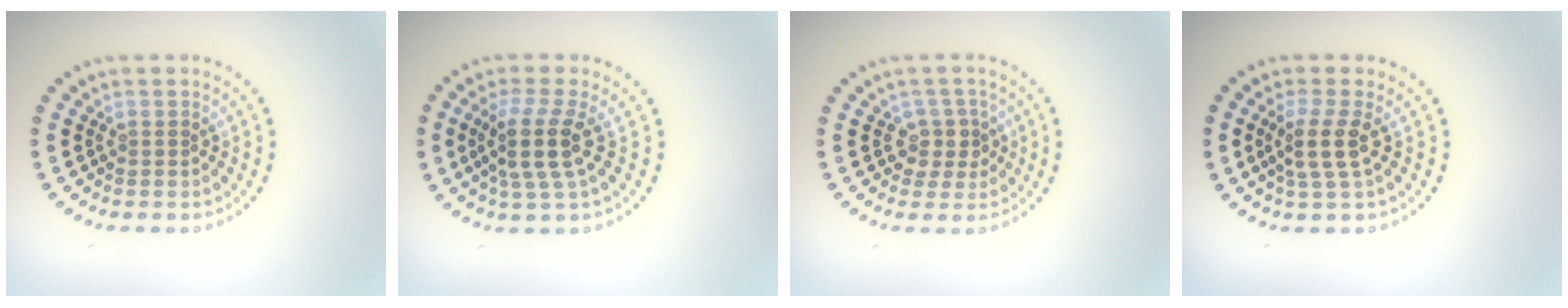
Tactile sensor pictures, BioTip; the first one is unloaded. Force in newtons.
{"total": 3.7, "press": 2.9, "slide": 2.2}
{"total": 2.2, "press": 1.9, "slide": 1.2}
{"total": 2.8, "press": 2.3, "slide": 1.6}